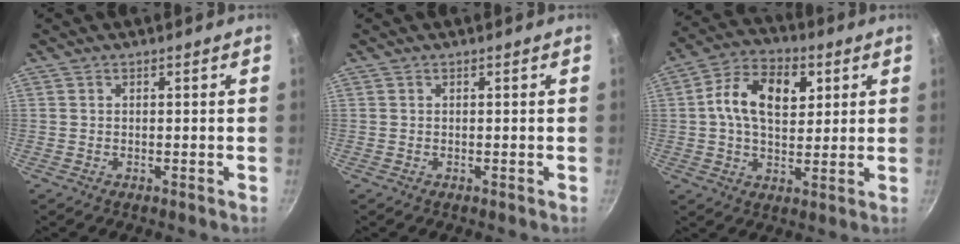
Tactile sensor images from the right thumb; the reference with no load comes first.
{"total": 0.0}
{"total": 13.4, "force": [3.1, 8.3, 10.0], "torque": [-0.151, 0.007, 0.047]}